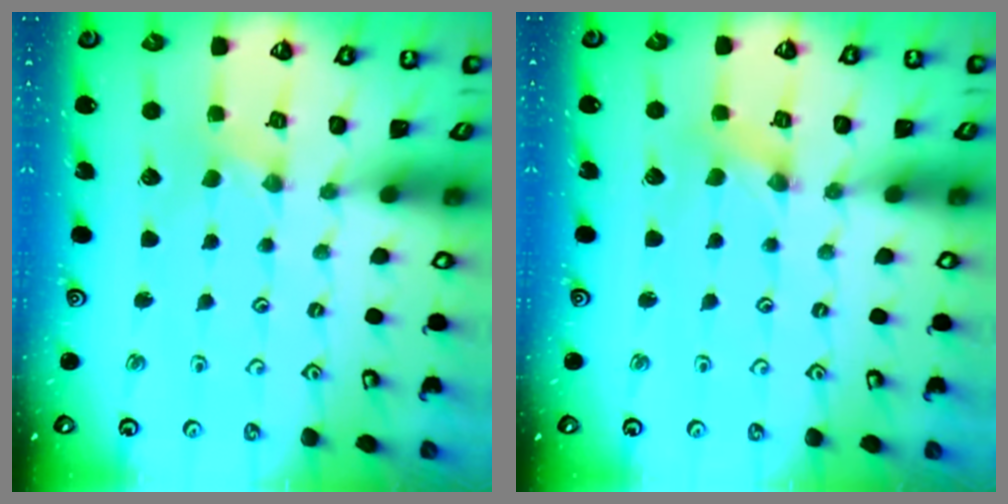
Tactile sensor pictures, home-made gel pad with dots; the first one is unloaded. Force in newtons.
{"total": 0.0}